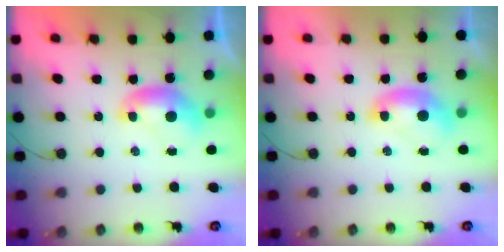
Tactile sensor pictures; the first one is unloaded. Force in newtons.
{"total": 1.6, "press": 1.6, "slide": 0.2}